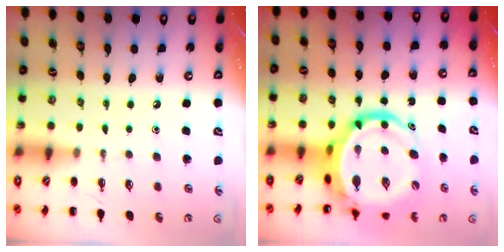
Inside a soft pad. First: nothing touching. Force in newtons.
{"total": 13.2, "press": 12.7, "slide": 3.6}